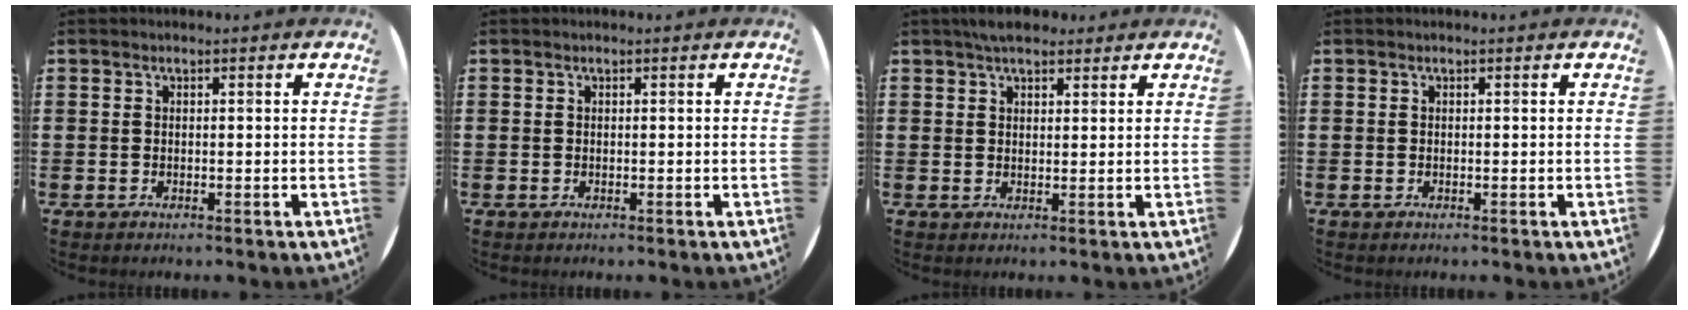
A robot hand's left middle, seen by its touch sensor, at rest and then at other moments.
{"total": 0.0}
{"total": 3.1, "force": [2.7, 1.1, 1.0], "torque": [-0.016, 0.000, 0.049]}
{"total": 0.0}